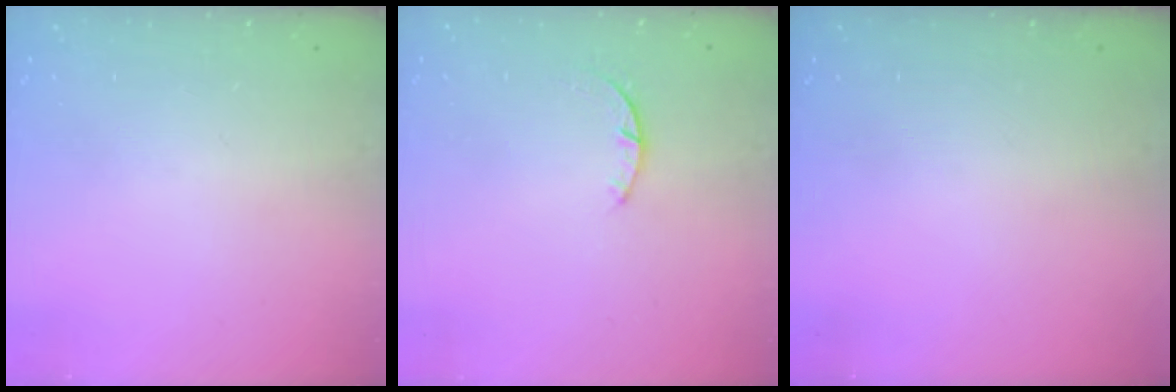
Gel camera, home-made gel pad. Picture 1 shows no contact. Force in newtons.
{"total": 1.2, "press": 1.2, "slide": 0.3}
{"total": 0.0}